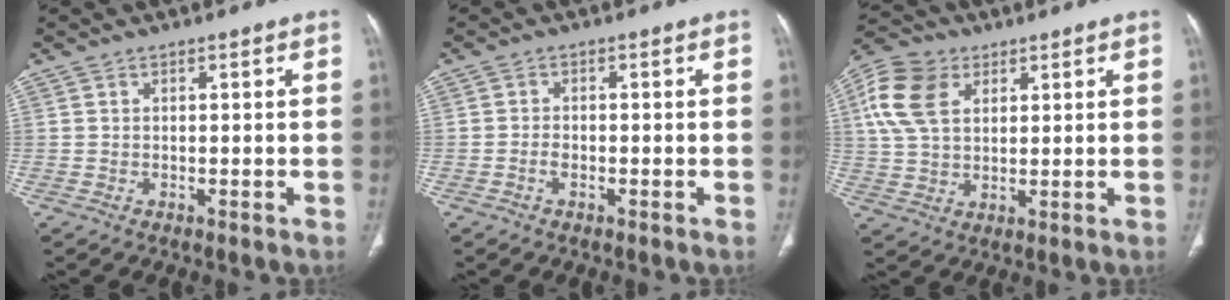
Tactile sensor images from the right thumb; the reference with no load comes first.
{"total": 1.5, "force": [-0.8, 0.9, 1.0], "torque": [-0.016, 0.009, -0.017]}
{"total": 11.7, "force": [4.1, 8.0, 7.5], "torque": [-0.140, 0.005, 0.074]}